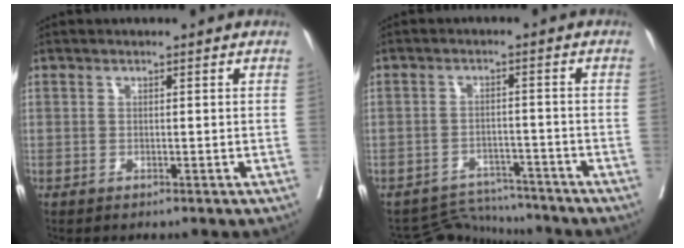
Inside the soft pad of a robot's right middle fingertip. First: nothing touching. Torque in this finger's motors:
{"motor_torque": [-0.76, -0.51, -0.27, -0.09]}